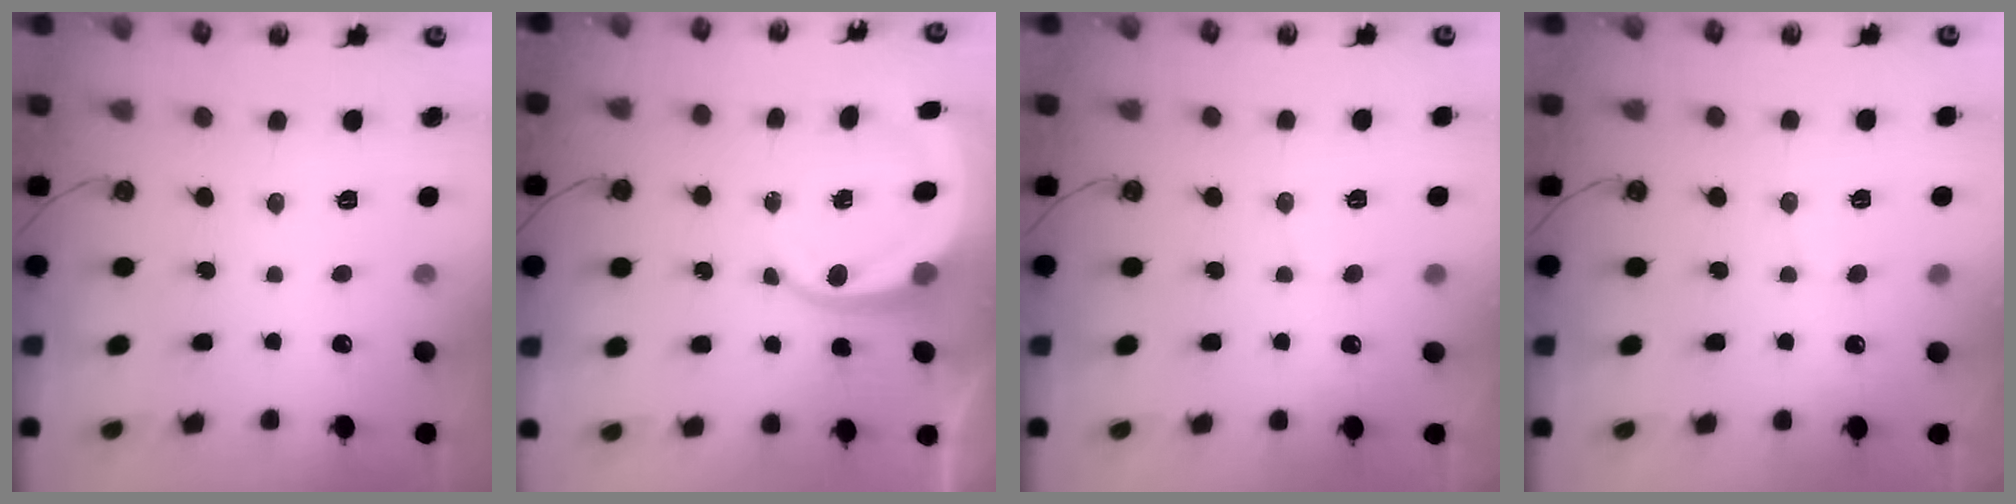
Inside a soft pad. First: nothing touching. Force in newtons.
{"total": 11.0, "press": 10.8, "slide": 1.8}
{"total": 4.8, "press": 4.7, "slide": 0.7}
{"total": 4.8, "press": 4.7, "slide": 0.7}